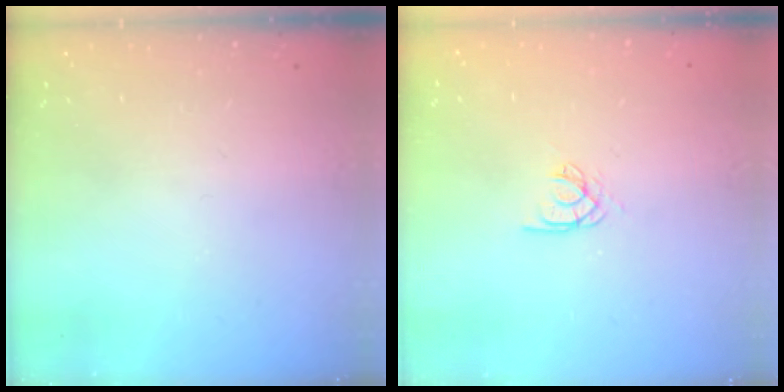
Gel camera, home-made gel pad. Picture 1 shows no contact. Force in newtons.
{"total": 2.6, "press": 2.6, "slide": 0.1}